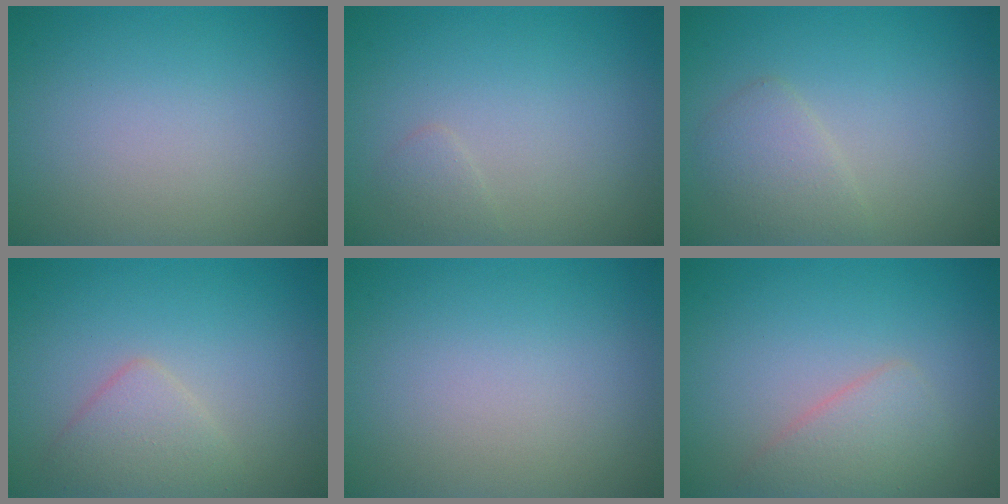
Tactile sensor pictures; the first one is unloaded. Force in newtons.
{"total": 0.8, "press": 0.8, "slide": 0.0}
{"total": 2.1, "press": 2.1, "slide": 0.1}
{"total": 2.4, "press": 2.4, "slide": 0.1}
{"total": 0.0}
{"total": 2.5, "press": 2.5, "slide": 0.1}